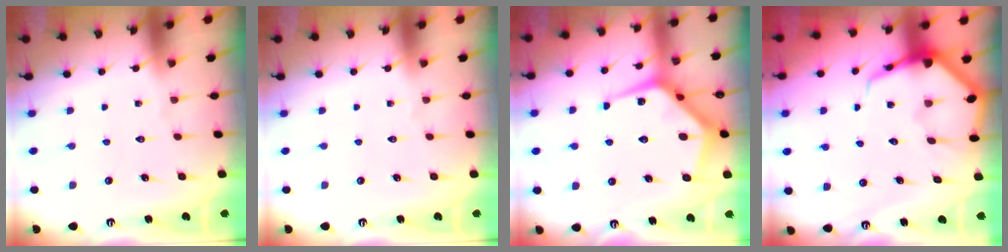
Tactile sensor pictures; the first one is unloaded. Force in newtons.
{"total": 0.0}
{"total": 11.7, "press": 11.6, "slide": 0.8}
{"total": 7.8, "press": 7.7, "slide": 0.8}